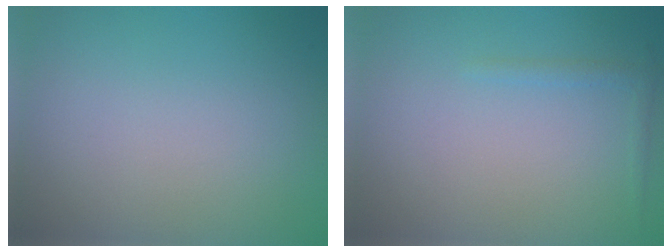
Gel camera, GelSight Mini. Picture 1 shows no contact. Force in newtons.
{"total": 0.8, "press": 0.8, "slide": 0.1}